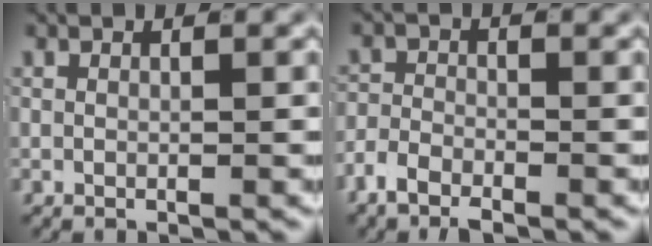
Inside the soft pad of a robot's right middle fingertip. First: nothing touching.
{"total": 2.7, "force": [-2.1, 1.2, 1.3], "torque": [-0.020, 0.001, -0.044]}